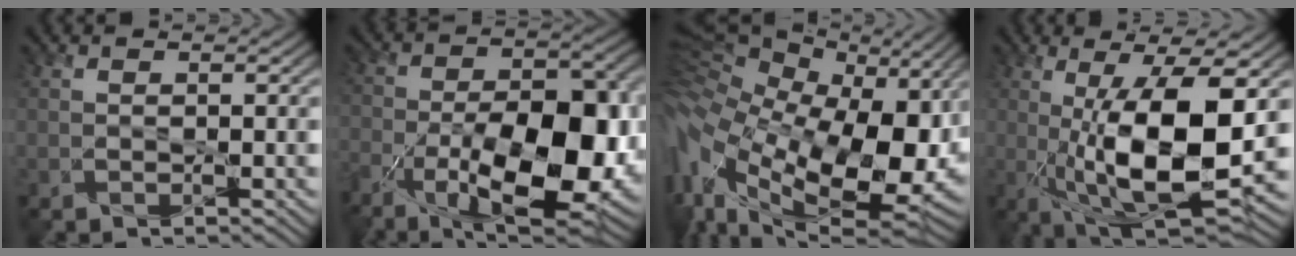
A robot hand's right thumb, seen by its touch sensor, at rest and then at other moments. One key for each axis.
{"total": 17.0, "fx": -6.8, "fy": 7.9, "fz": 13.5, "tx": -0.217, "ty": -0.022, "tz": -0.111}
{"total": 20.0, "fx": 0.3, "fy": 12.4, "fz": 15.6, "tx": -0.327, "ty": -0.027, "tz": 0.023}
{"total": 14.0, "fx": -0.1, "fy": 4.5, "fz": 13.3, "tx": -0.239, "ty": -0.011, "tz": 0.005}